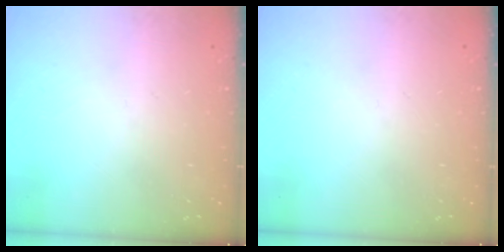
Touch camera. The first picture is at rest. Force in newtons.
{"total": 0.0}